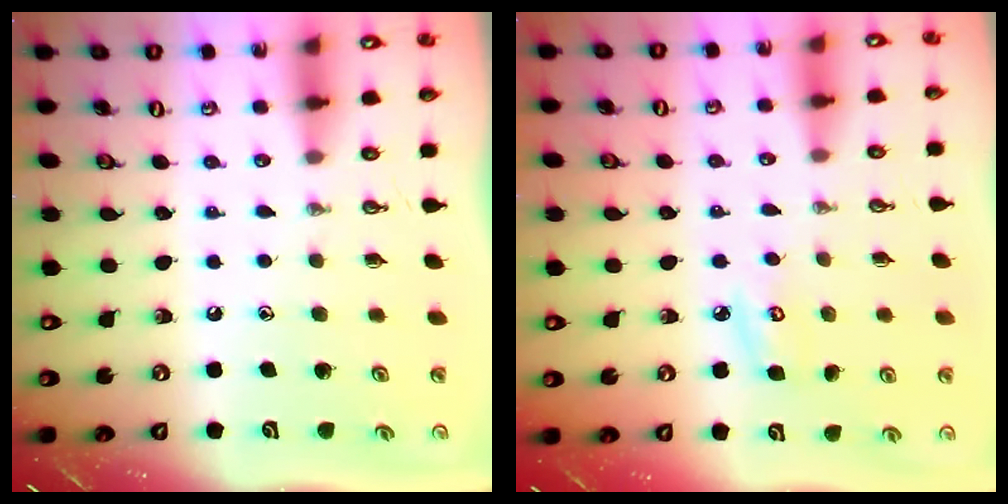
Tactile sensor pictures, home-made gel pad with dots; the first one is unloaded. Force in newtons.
{"total": 5.3, "press": 5.3, "slide": 0.5}